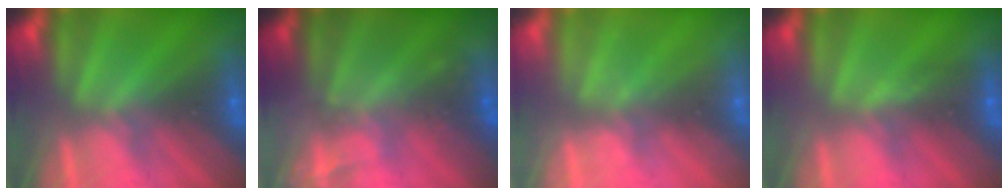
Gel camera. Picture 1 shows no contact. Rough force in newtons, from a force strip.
{"total": 2.1}
{"total": 2.1}
{"total": 3.2}